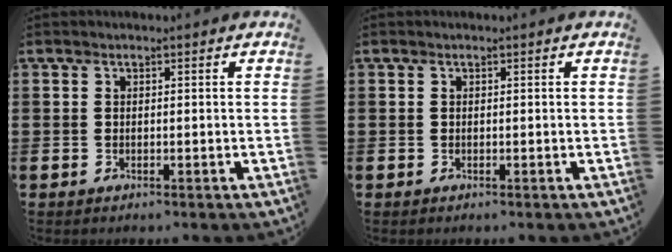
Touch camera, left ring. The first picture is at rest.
{"total": 0.0}